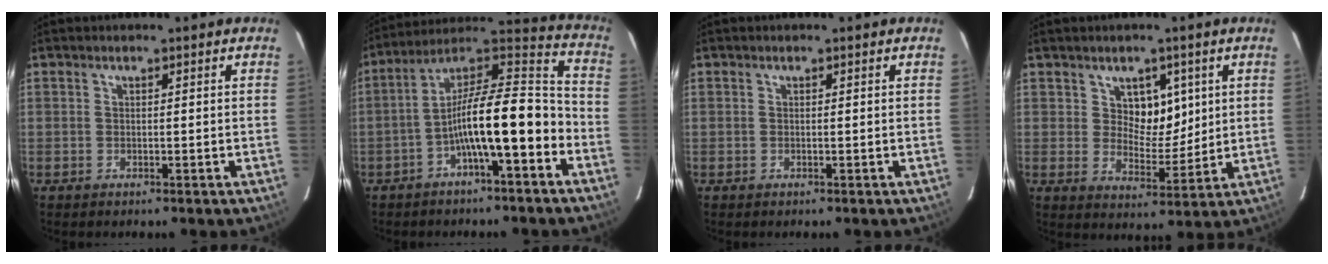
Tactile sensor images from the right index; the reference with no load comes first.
{"total": 14.4, "force": [-5.1, 2.2, 13.2], "torque": [-0.220, 0.035, -0.082]}
{"total": 0.0}
{"total": 6.3, "force": [2.5, 4.0, 4.3], "torque": [-0.059, 0.003, 0.046]}